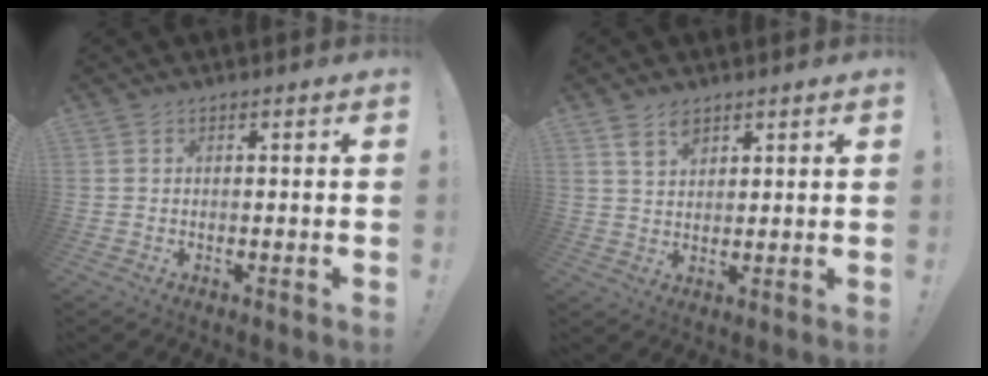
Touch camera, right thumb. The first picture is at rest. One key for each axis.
{"total": 4.8, "fx": 3.1, "fy": 2.7, "fz": 2.3, "tx": -0.036, "ty": -0.015, "tz": 0.057}